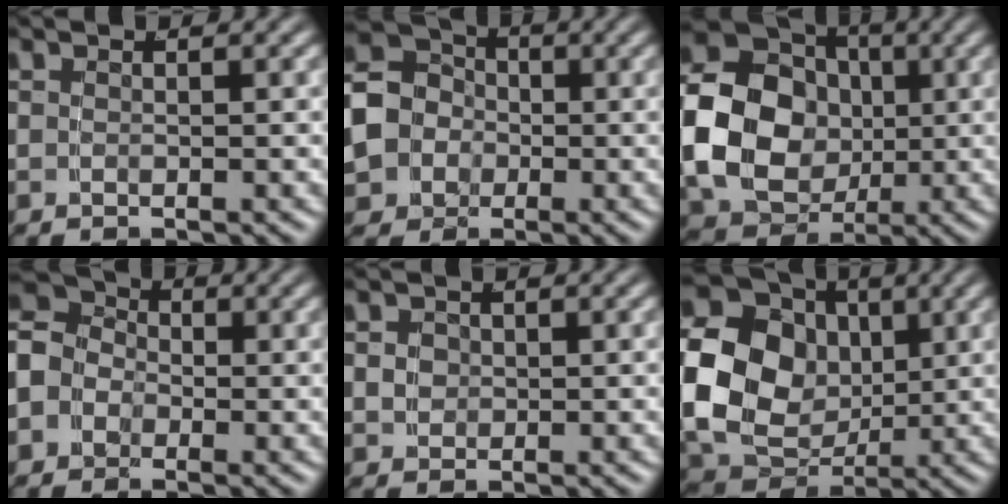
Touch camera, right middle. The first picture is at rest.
{"total": 11.3, "force": [-0.5, 10.0, 5.2], "torque": [-0.127, -0.028, -0.013]}
{"total": 17.1, "force": [0.7, 14.5, 8.9], "torque": [-0.187, -0.014, 0.002]}
{"total": 8.8, "force": [0.7, 7.7, 4.2], "torque": [-0.086, 0.006, -0.006]}
{"total": 1.2, "force": [0.2, 1.1, 0.4], "torque": [-0.005, -0.004, 0.008]}
{"total": 19.2, "force": [1.9, 16.3, 9.9], "torque": [-0.192, -0.018, 0.022]}